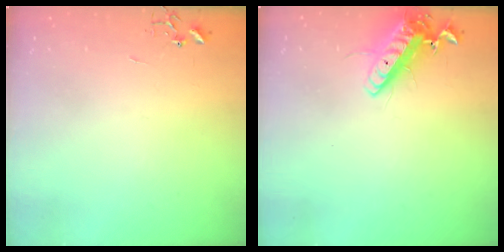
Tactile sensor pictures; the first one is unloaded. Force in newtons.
{"total": 13.4, "press": 13.1, "slide": 2.5}